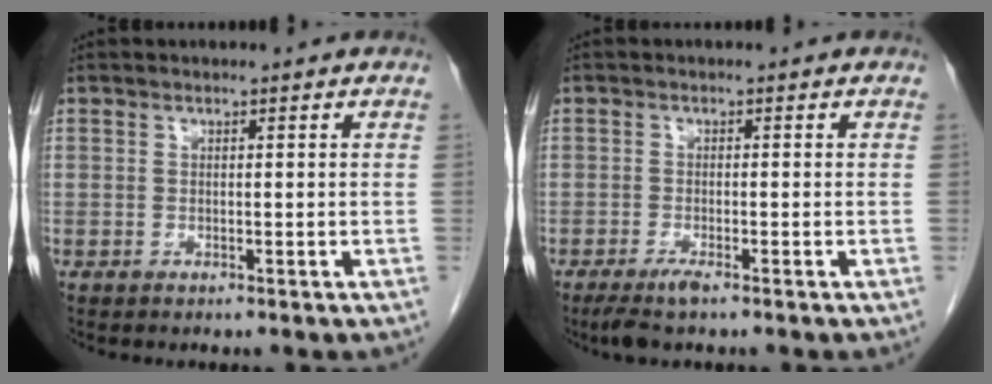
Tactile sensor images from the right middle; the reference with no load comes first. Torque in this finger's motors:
{"motor_torque": [0.60, -0.21, 0.13, 0.04]}